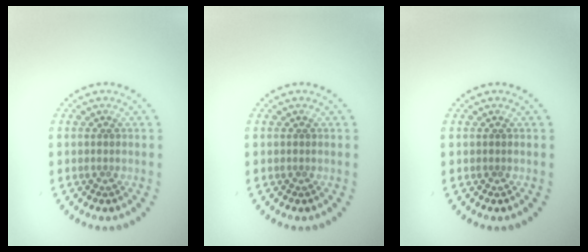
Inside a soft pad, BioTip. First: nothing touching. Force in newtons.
{"total": 0.0}
{"total": 0.0}